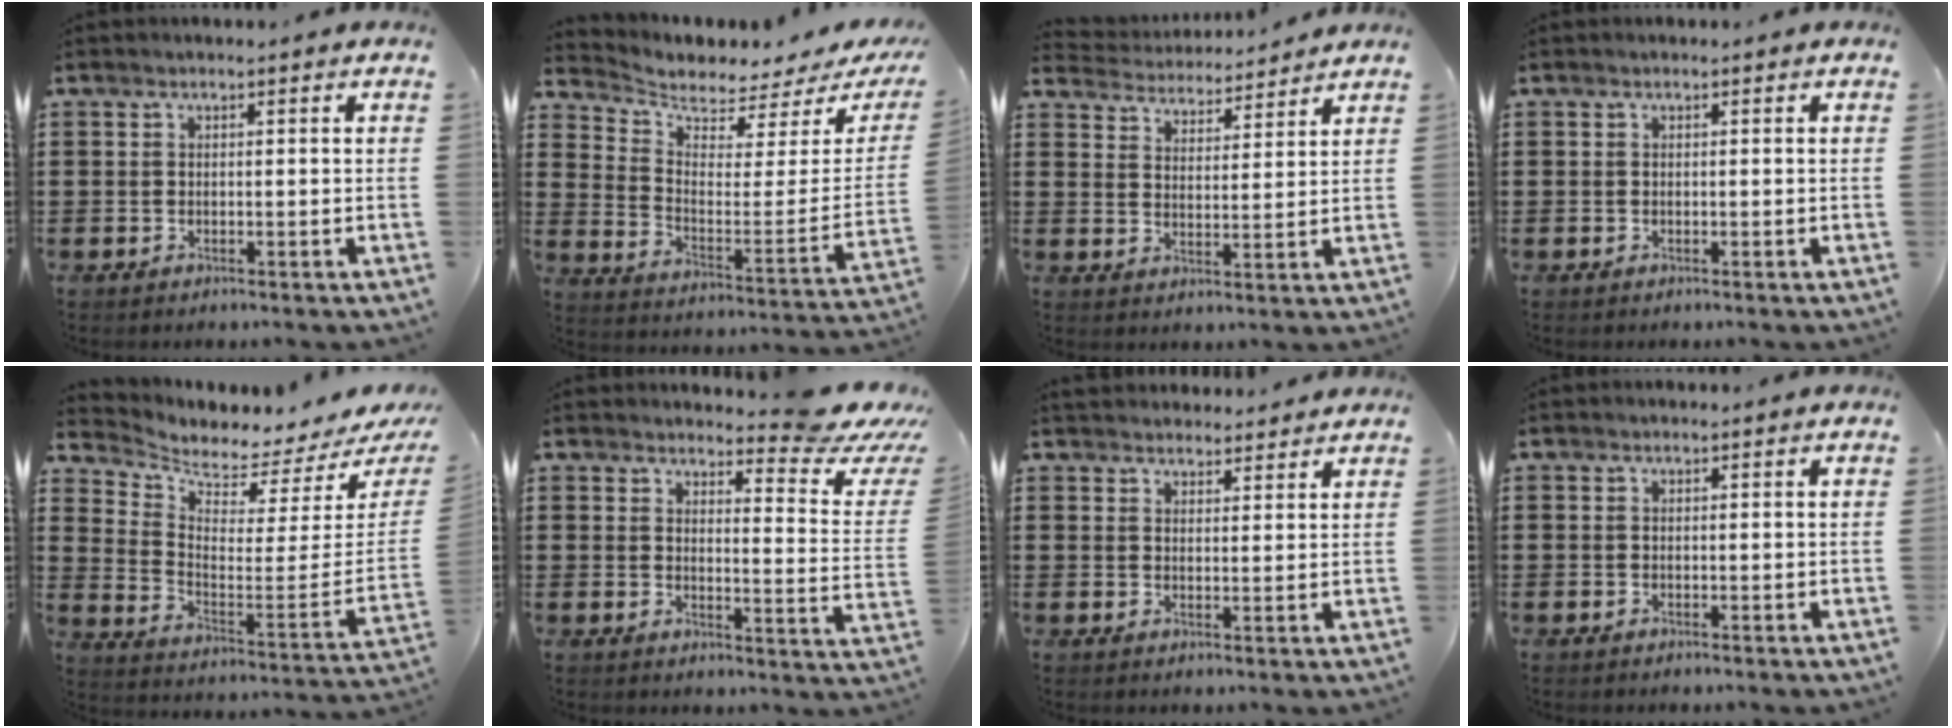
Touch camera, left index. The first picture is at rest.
{"total": 2.9, "force": [2.6, 0.9, 0.8], "torque": [-0.041, -0.032, 0.041]}
{"total": 3.9, "force": [3.9, 0.0, -0.2], "torque": [-0.019, -0.031, 0.066]}
{"total": 0.0}
{"total": 2.7, "force": [2.6, 0.2, 0.7], "torque": [-0.039, -0.048, 0.040]}
{"total": 6.6, "force": [5.6, 0.6, 3.4], "torque": [-0.049, -0.041, 0.092]}
{"total": 2.9, "force": [2.8, 0.6, -0.2], "torque": [-0.005, -0.007, 0.055]}
{"total": 0.0}